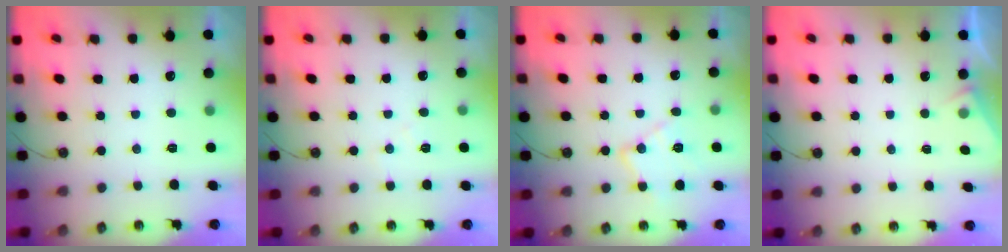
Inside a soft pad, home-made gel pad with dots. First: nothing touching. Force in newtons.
{"total": 6.1, "press": 6.0, "slide": 1.0}
{"total": 12.5, "press": 12.5, "slide": 0.7}
{"total": 3.6, "press": 3.5, "slide": 0.4}